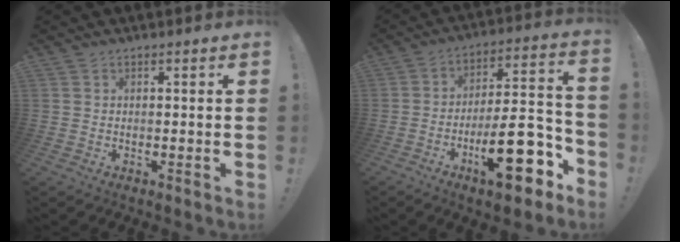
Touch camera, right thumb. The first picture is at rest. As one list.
[{"total": 22.3, "force": [-9.4, 7.8, 18.6], "torque": [-0.275, 0.061, -0.145]}]